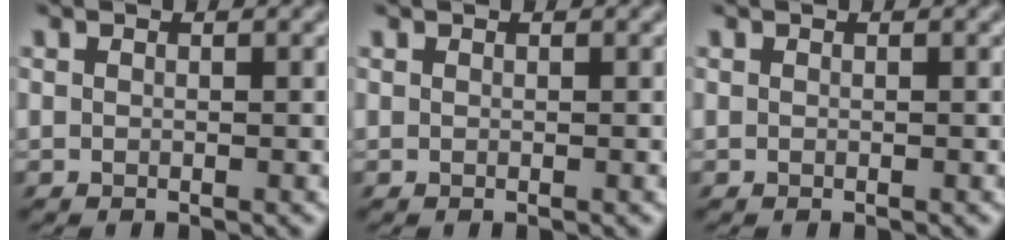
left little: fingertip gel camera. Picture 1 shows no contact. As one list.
[{"total": 0.0}, {"total": 0.0}]